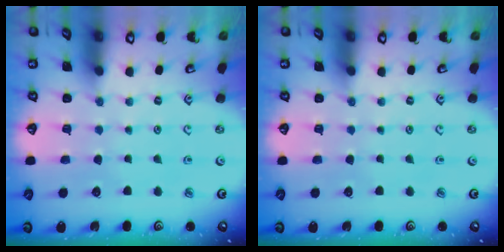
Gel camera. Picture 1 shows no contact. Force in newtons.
{"total": 0.0}